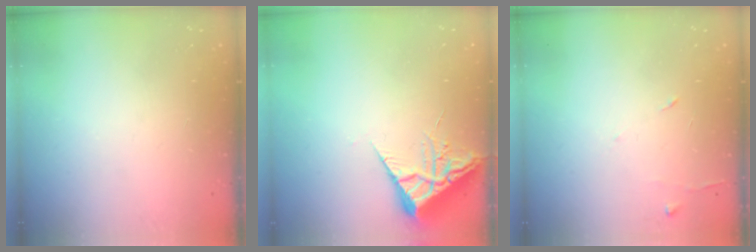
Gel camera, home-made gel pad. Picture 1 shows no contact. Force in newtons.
{"total": 7.0, "press": 7.0, "slide": 0.7}
{"total": 5.8, "press": 5.7, "slide": 0.6}